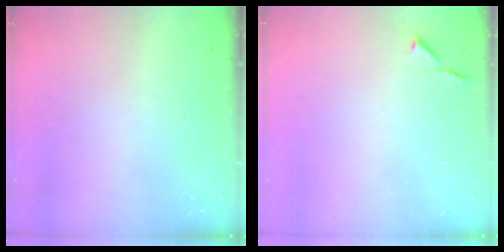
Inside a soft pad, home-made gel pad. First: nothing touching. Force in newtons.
{"total": 4.2, "press": 4.1, "slide": 0.6}